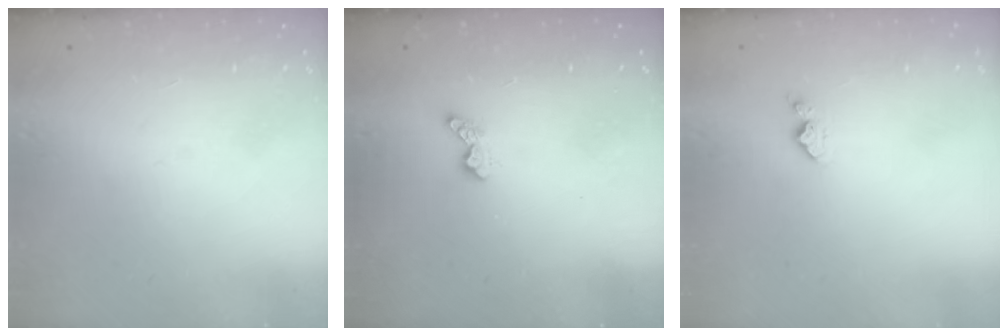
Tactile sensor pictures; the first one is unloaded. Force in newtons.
{"total": 3.6, "press": 3.5, "slide": 0.6}
{"total": 3.8, "press": 3.8, "slide": 0.6}